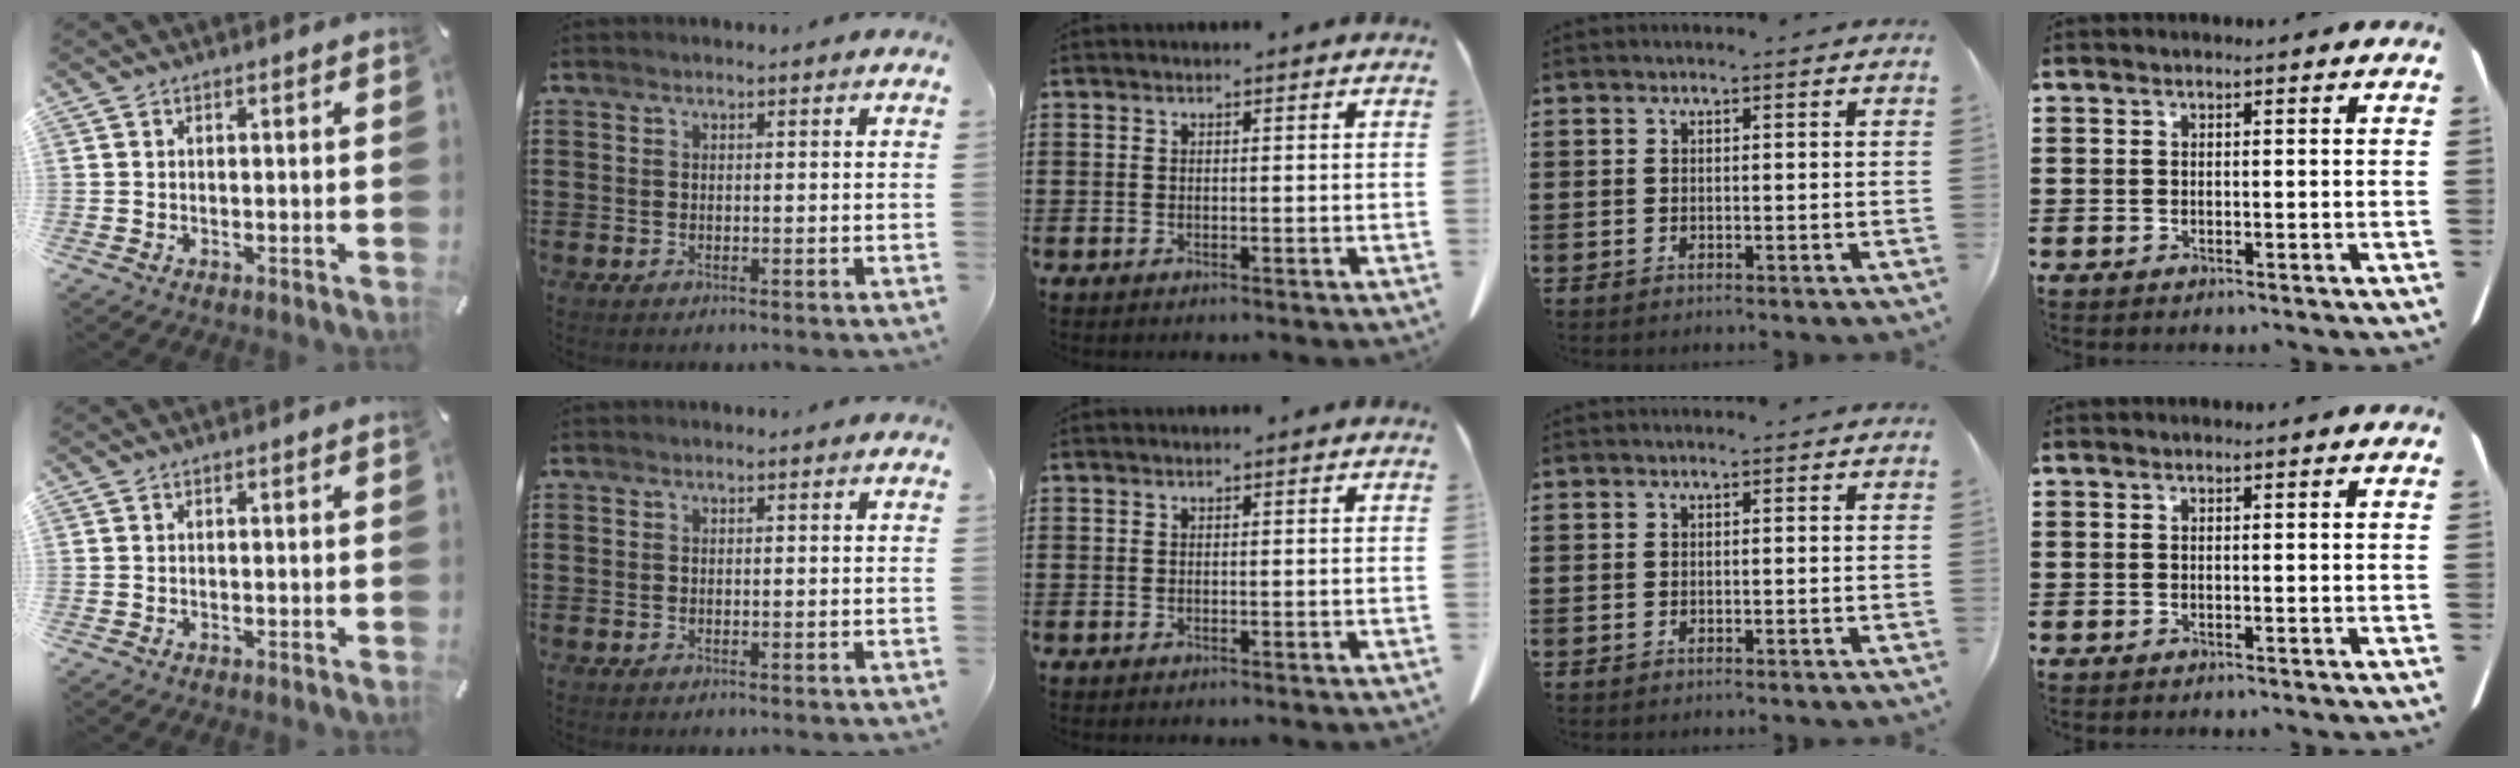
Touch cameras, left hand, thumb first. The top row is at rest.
{}